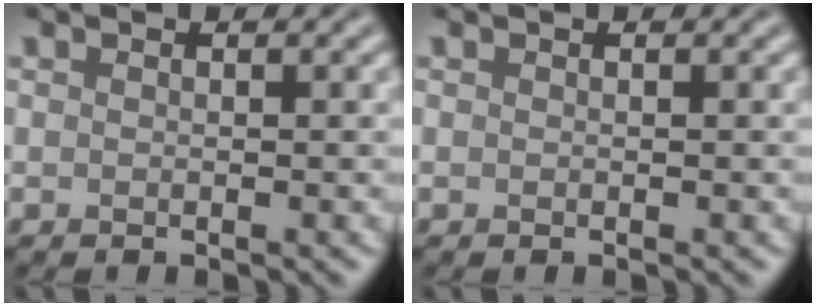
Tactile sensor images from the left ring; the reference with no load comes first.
{"total": 0.0}